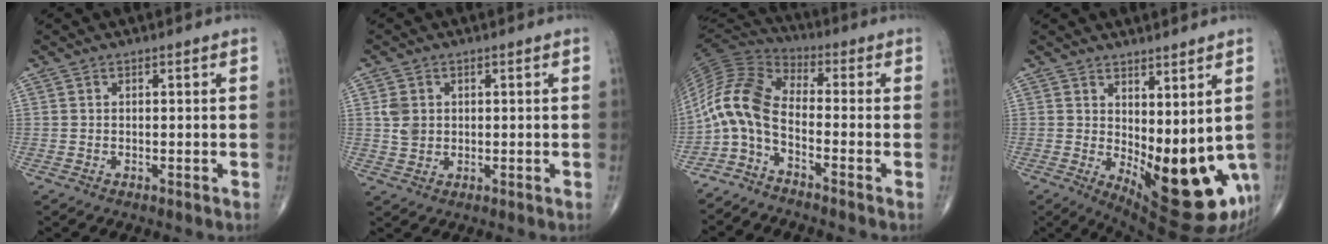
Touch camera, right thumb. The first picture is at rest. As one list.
[{"total": 3.6, "force": [0.7, 3.0, 2.0], "torque": [-0.026, -0.001, 0.018]}, {"total": 10.2, "force": [-3.6, 4.5, 8.4], "torque": [-0.178, 0.062, -0.091]}, {"total": 15.8, "force": [-1.1, 6.6, 14.4], "torque": [-0.187, -0.034, 0.007]}]